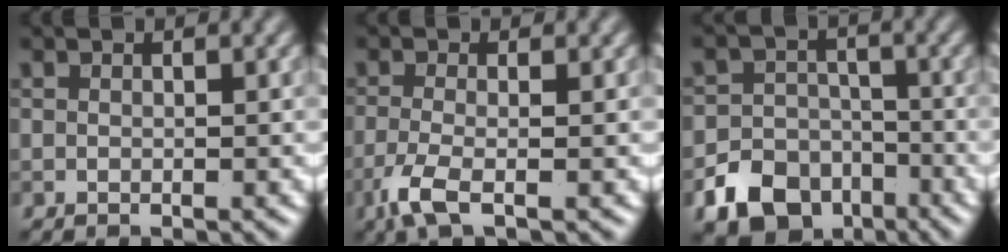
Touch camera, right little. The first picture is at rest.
{"total": 3.3, "force": [-1.6, 0.9, 2.7], "torque": [-0.059, -0.007, -0.045]}
{"total": 7.4, "force": [-4.5, 5.4, 2.4], "torque": [-0.027, -0.009, -0.086]}